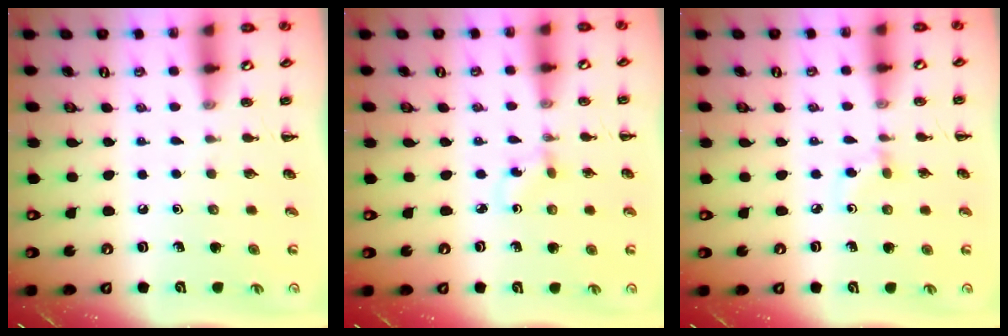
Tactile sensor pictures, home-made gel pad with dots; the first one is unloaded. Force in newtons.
{"total": 1.0, "press": 0.8, "slide": 0.6}
{"total": 3.4, "press": 3.1, "slide": 1.4}